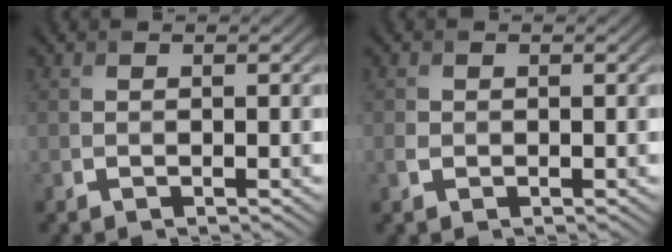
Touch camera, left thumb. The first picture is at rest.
{"total": 0.9, "force": [-0.2, 0.8, 0.4], "torque": [-0.012, -0.003, -0.002]}